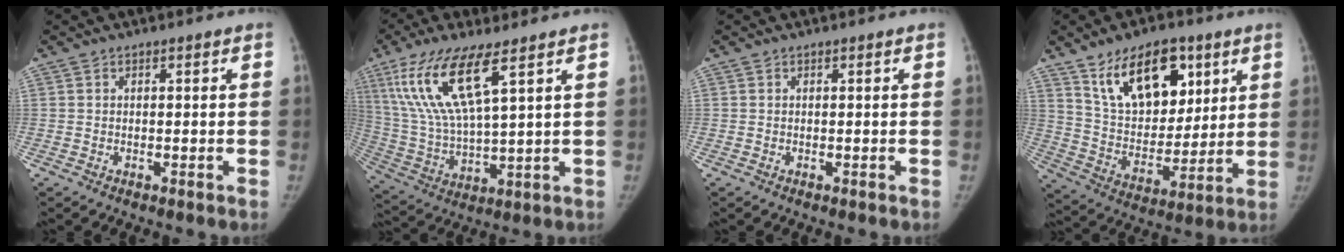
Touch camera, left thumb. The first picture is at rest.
{"total": 15.7, "force": [7.8, 3.9, 13.0], "torque": [-0.278, -0.032, 0.161]}
{"total": 0.0}
{"total": 18.7, "force": [9.9, 10.6, 11.7], "torque": [-0.138, -0.045, 0.178]}